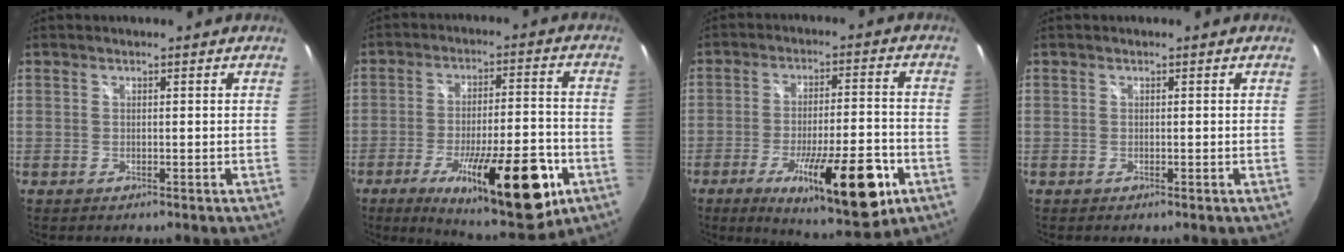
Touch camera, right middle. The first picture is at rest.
{"total": 20.9, "force": [-9.9, 6.1, 17.3], "torque": [-0.270, -0.028, -0.134]}
{"total": 18.3, "force": [-8.7, 4.4, 15.4], "torque": [-0.246, -0.028, -0.122]}
{"total": 0.0}